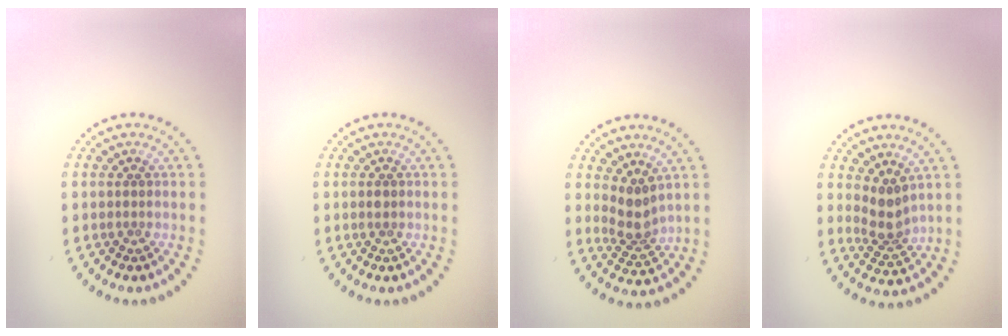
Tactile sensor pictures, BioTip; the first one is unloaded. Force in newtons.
{"total": 0.7, "press": 0.7, "slide": 0.0}
{"total": 2.6, "press": 1.9, "slide": 1.7}
{"total": 2.6, "press": 1.9, "slide": 1.7}